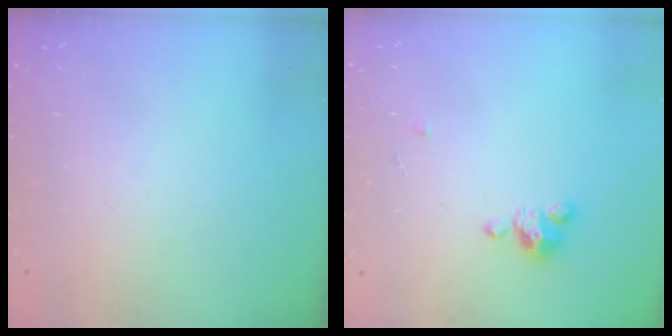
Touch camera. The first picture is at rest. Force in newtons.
{"total": 3.8, "press": 3.8, "slide": 0.4}